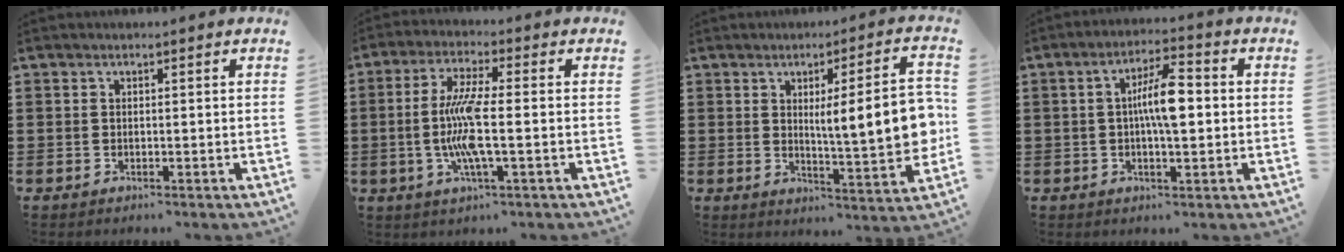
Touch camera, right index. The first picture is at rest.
{"total": 8.5, "force": [-1.3, 1.3, 8.3], "torque": [-0.188, -0.017, -0.036]}
{"total": 11.4, "force": [1.4, 2.1, 11.1], "torque": [-0.156, -0.014, 0.016]}
{"total": 7.2, "force": [0.1, 1.9, 7.0], "torque": [-0.133, 0.005, -0.003]}